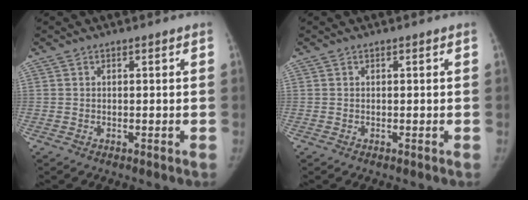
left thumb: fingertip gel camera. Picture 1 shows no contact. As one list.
[{"total": 0.0}]